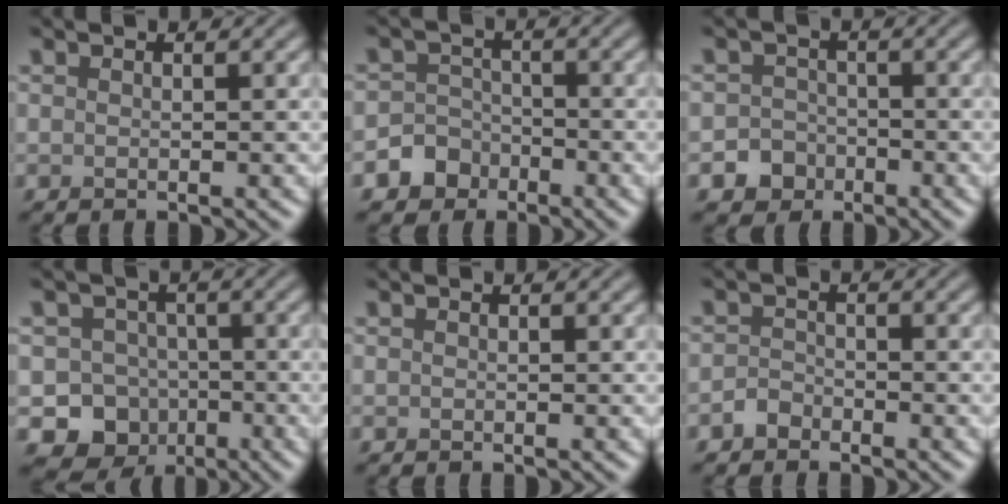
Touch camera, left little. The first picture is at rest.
{"total": 4.0, "force": [-2.4, 3.3, 0.5], "torque": [0.025, -0.004, -0.055]}
{"total": 3.2, "force": [-1.8, 2.7, 0.5], "torque": [0.021, -0.001, -0.037]}
{"total": 8.6, "force": [-3.8, 7.5, 1.8], "torque": [0.006, -0.018, -0.075]}
{"total": 0.0}
{"total": 1.4, "force": [-1.1, 0.8, 0.3], "torque": [-0.003, 0.005, -0.024]}